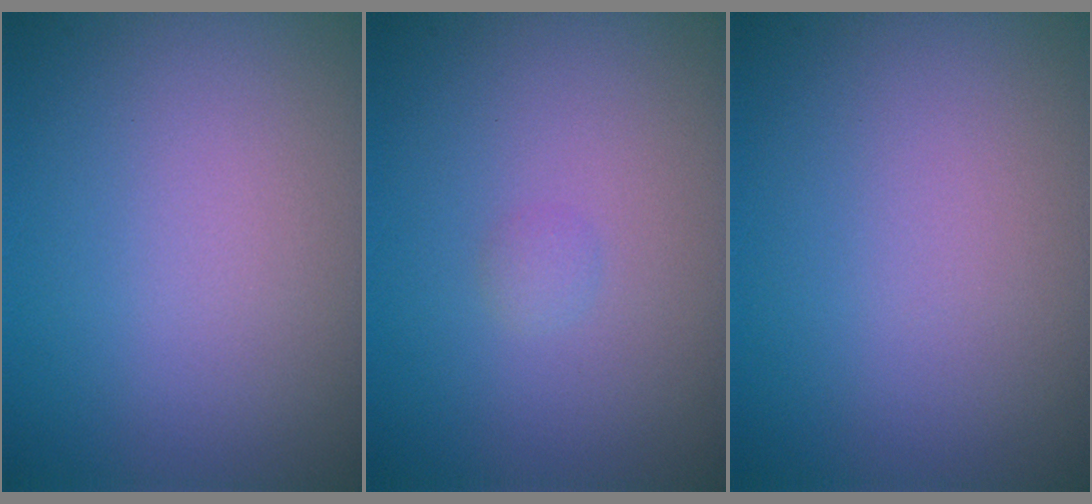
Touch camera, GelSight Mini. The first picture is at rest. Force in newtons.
{"total": 0.6, "press": 0.6, "slide": 0.0}
{"total": 0.0}